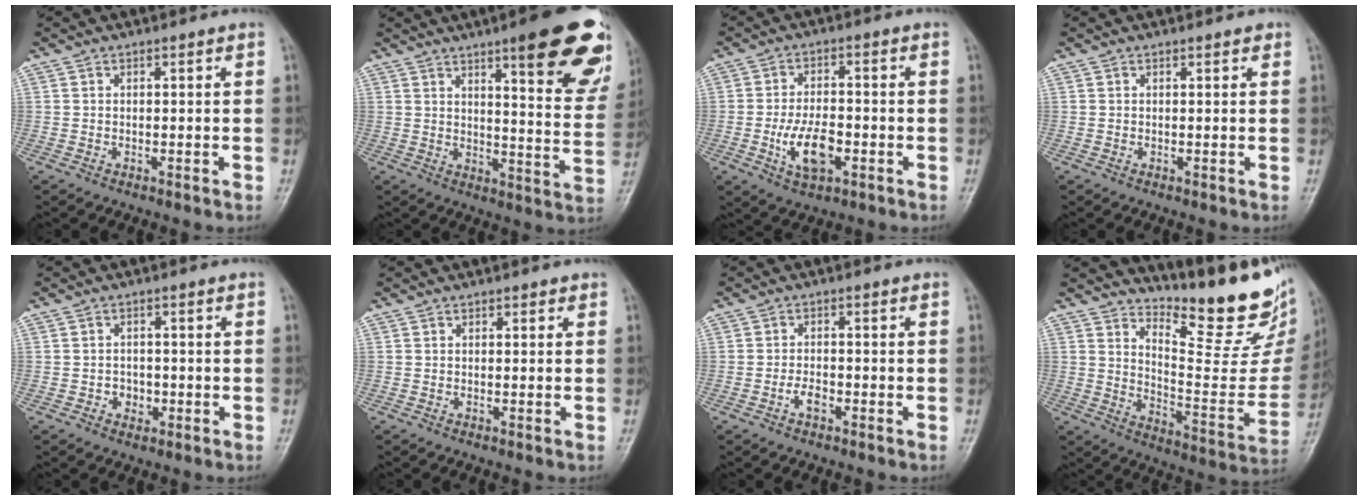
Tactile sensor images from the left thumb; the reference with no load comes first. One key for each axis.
{"total": 20.7, "fx": 12.0, "fy": 4.5, "fz": 16.3, "tx": -0.175, "ty": -0.055, "tz": 0.150}
{"total": 8.4, "fx": -2.5, "fy": 4.4, "fz": 6.7, "tx": -0.115, "ty": 0.010, "tz": -0.042}
{"total": 0.6, "fx": 0.5, "fy": 0.4, "fz": 0.3, "tx": -0.002, "ty": -0.002, "tz": 0.002}
{"total": 2.8, "fx": -0.9, "fy": 2.4, "fz": 1.2, "tx": -0.001, "ty": 0.007, "tz": -0.013}
{"total": 0.8, "fx": 0.5, "fy": 0.5, "fz": 0.4, "tx": 0.002, "ty": -0.002, "tz": 0.003}
{"total": 2.6, "fx": -1.3, "fy": 1.4, "fz": 1.7, "tx": -0.029, "ty": 0.008, "tz": -0.026}
{"total": 20.1, "fx": 16.3, "fy": 5.0, "fz": 10.7, "tx": -0.111, "ty": -0.146, "tz": 0.233}